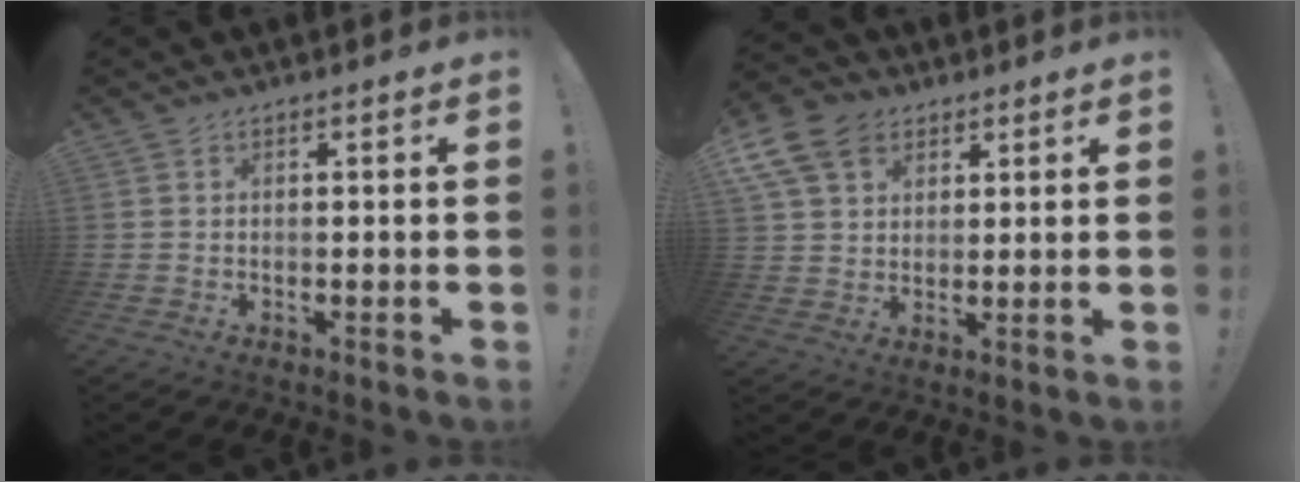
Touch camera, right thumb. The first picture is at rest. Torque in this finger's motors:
{"motor_torque": [0.26, 0.26, 0.41, 0.24, 0.05]}